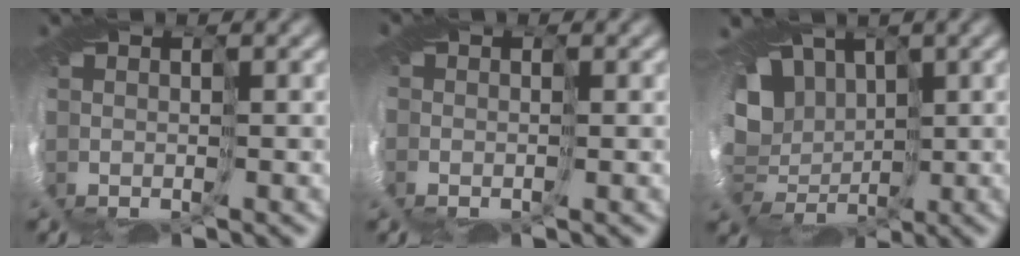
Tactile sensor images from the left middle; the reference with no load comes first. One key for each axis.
{"total": 3.2, "fx": 0.2, "fy": 2.6, "fz": 1.8, "tx": -0.035, "ty": 0.007, "tz": 0.006}
{"total": 9.4, "fx": 1.7, "fy": 7.7, "fz": 5.1, "tx": -0.081, "ty": 0.001, "tz": 0.011}